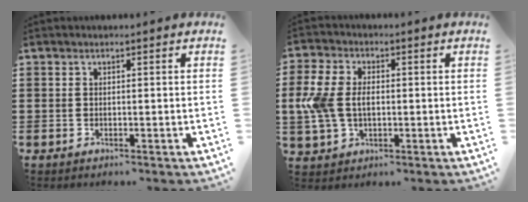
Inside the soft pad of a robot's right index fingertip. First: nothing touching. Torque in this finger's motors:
{"motor_torque": [0.60, 0.13, 0.33, 0.21]}